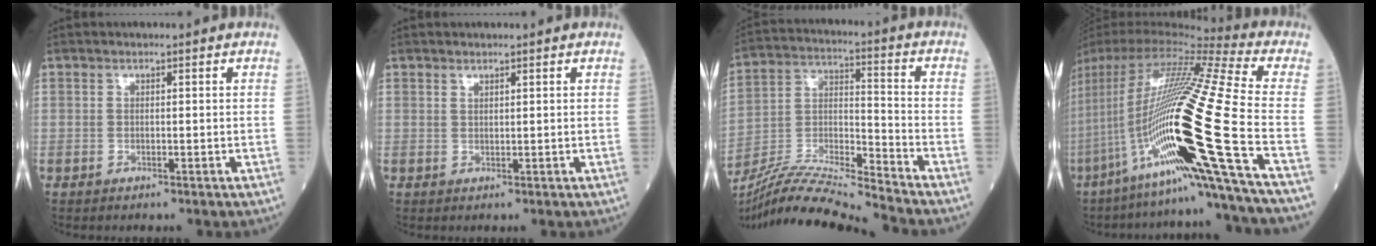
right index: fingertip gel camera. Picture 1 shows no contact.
{"total": 0.5, "force": [0.5, 0.1, 0.2], "torque": [-0.006, -0.005, 0.009]}
{"total": 15.2, "force": [-14.2, -1.9, 4.8], "torque": [-0.085, 0.008, -0.265]}
{"total": 29.8, "force": [-8.7, -0.4, 28.5], "torque": [-0.531, -0.031, -0.172]}